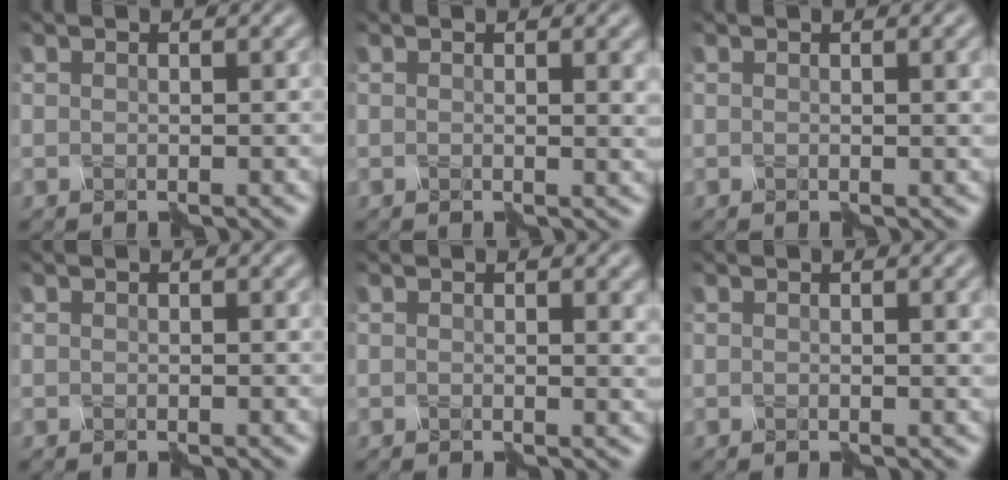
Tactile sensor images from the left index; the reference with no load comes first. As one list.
[{"total": 1.7, "force": [0.7, 0.5, 1.5], "torque": [-0.016, 0.002, 0.013]}, {"total": 1.3, "force": [0.4, 0.2, 1.2], "torque": [-0.014, 0.002, 0.007]}, {"total": 0.0}, {"total": 1.7, "force": [0.9, 0.6, 1.3], "torque": [-0.017, 0.002, 0.017]}, {"total": 1.0, "force": [0.5, 0.2, 0.9], "torque": [-0.011, 0.001, 0.008]}]